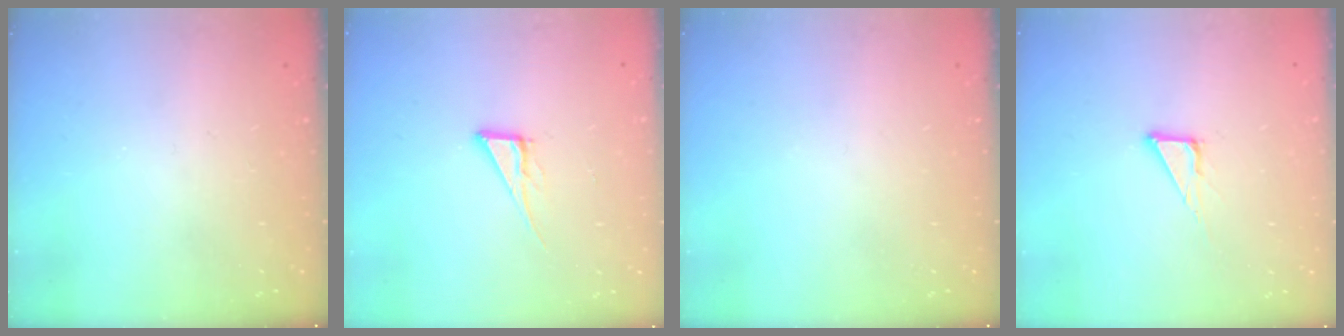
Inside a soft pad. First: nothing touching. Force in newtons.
{"total": 6.8, "press": 6.8, "slide": 0.2}
{"total": 0.0}
{"total": 5.0, "press": 5.0, "slide": 0.1}